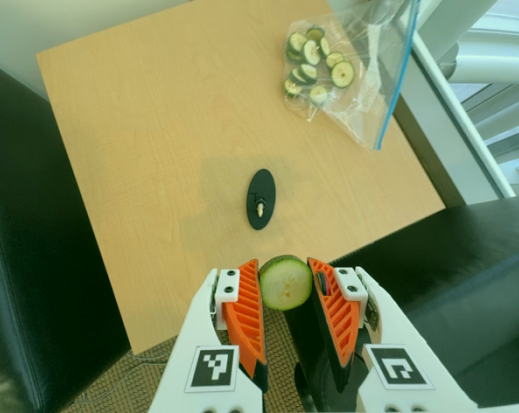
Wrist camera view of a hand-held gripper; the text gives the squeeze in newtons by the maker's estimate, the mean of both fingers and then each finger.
{"total": 8.8, "left": 8.7, "right": 8.9}